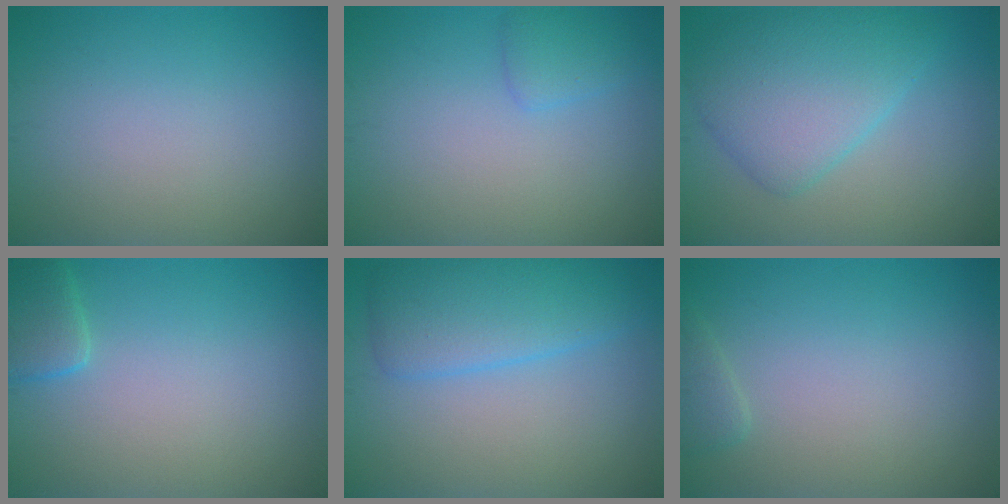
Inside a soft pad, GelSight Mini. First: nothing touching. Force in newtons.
{"total": 1.6, "press": 1.6, "slide": 0.1}
{"total": 6.1, "press": 6.1, "slide": 0.1}
{"total": 2.4, "press": 2.4, "slide": 0.2}
{"total": 5.0, "press": 5.0, "slide": 0.3}
{"total": 1.2, "press": 1.2, "slide": 0.1}